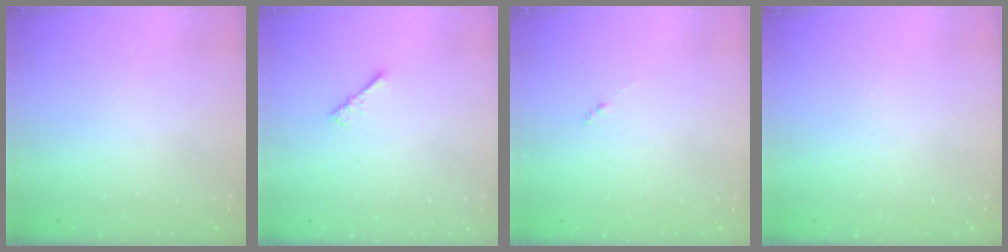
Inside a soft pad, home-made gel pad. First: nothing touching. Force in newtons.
{"total": 0.9, "press": 0.9, "slide": 0.3}
{"total": 0.0}
{"total": 0.0}